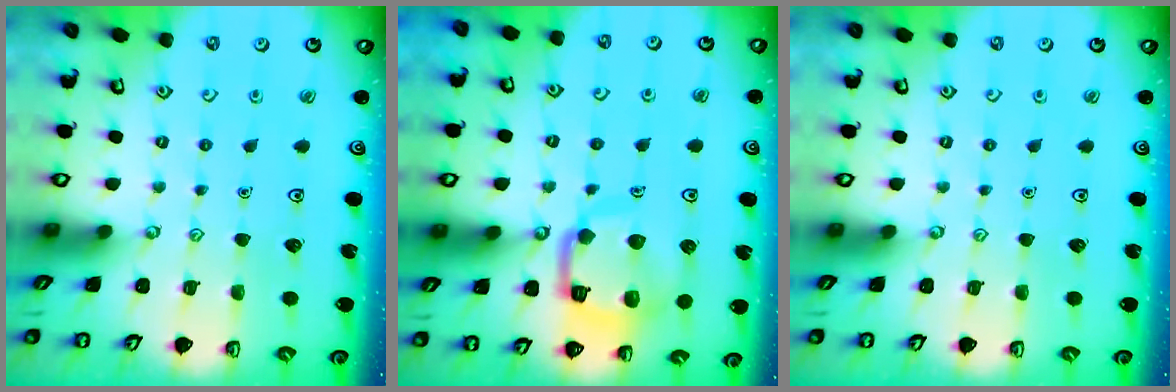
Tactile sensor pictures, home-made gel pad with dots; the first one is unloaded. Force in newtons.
{"total": 14.5, "press": 14.4, "slide": 1.5}
{"total": 0.0}